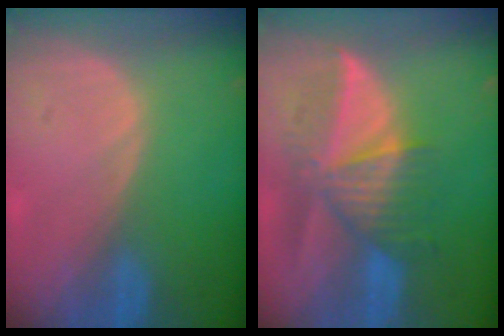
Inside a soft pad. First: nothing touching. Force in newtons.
{"total": 8.4, "press": 7.9, "slide": 2.9}